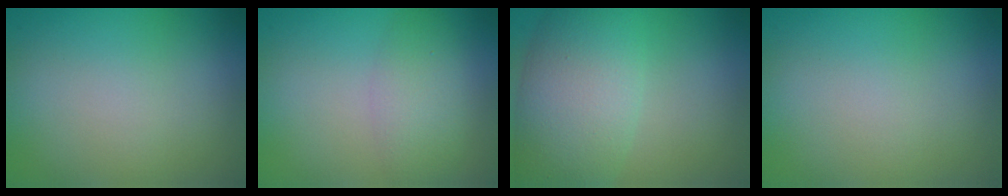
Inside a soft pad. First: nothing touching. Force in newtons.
{"total": 3.1, "press": 3.1, "slide": 0.1}
{"total": 7.6, "press": 7.6, "slide": 0.1}
{"total": 0.0}